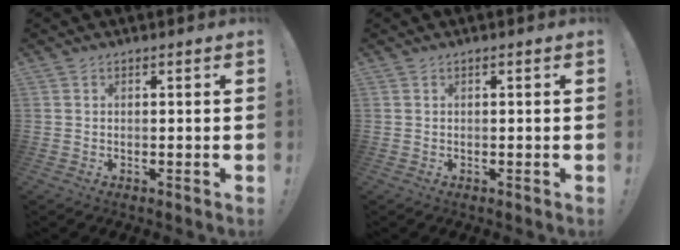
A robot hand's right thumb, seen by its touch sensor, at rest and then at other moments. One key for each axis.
{"total": 0.0}